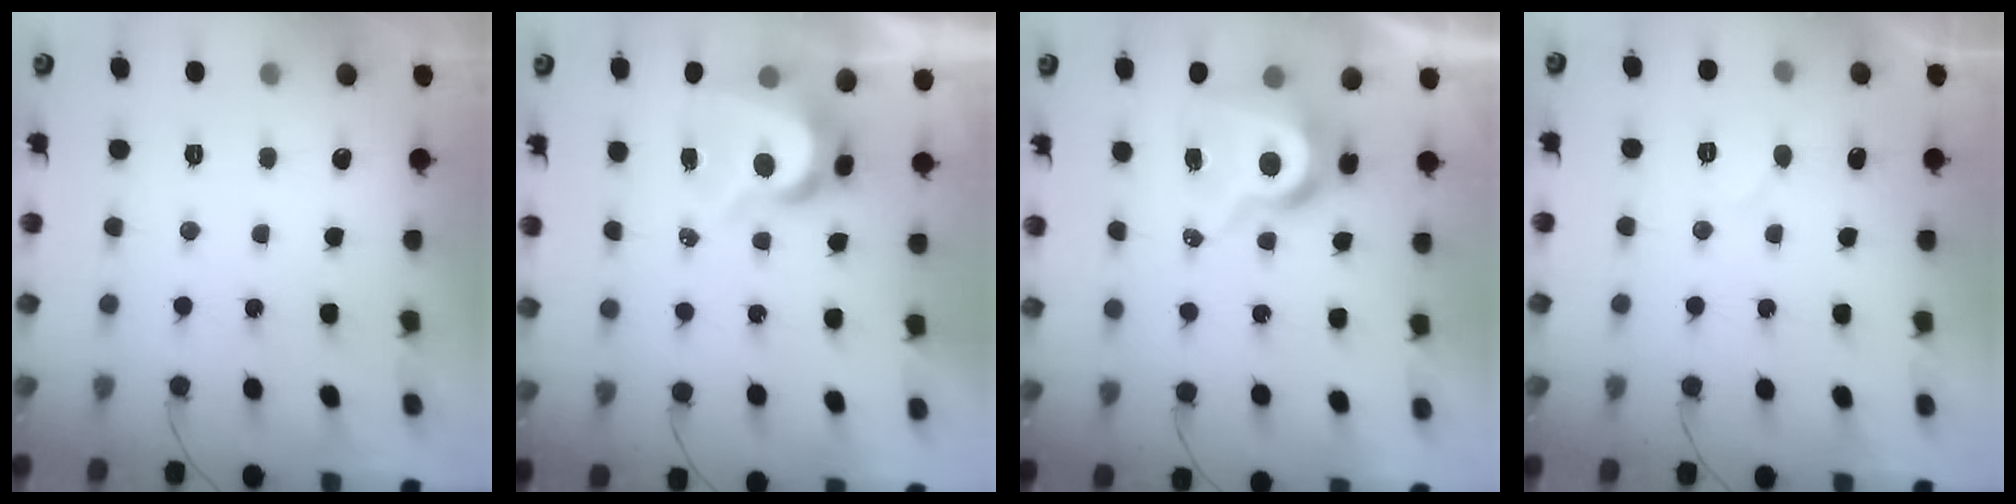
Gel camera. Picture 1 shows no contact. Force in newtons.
{"total": 7.6, "press": 7.6, "slide": 0.5}
{"total": 8.6, "press": 8.5, "slide": 0.9}
{"total": 6.9, "press": 6.9, "slide": 0.5}